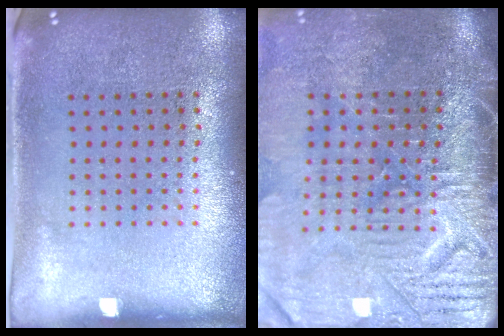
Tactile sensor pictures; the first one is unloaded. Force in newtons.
{"total": 4.8, "press": 4.1, "slide": 2.5}